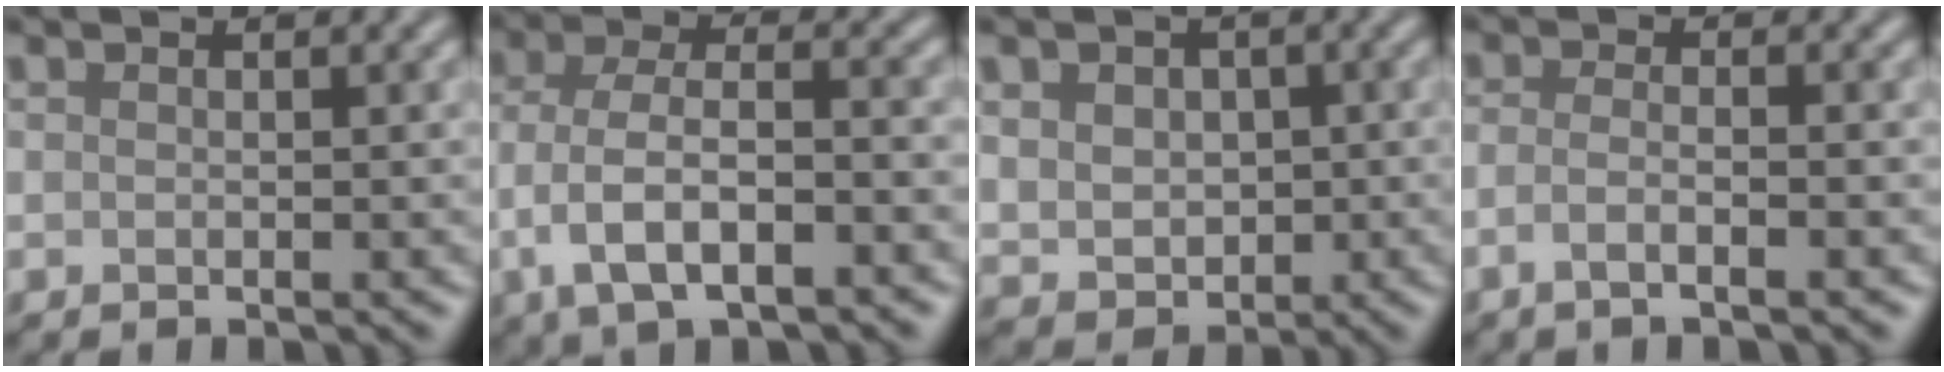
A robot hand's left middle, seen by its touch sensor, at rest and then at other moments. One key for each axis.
{"total": 6.8, "fx": -2.7, "fy": 3.1, "fz": 5.4, "tx": -0.106, "ty": 0.000, "tz": -0.052}
{"total": 5.5, "fx": 0.9, "fy": 4.5, "fz": 3.0, "tx": -0.053, "ty": 0.015, "tz": 0.007}
{"total": 2.4, "fx": -1.2, "fy": 0.7, "fz": 2.0, "tx": -0.032, "ty": -0.003, "tz": -0.032}